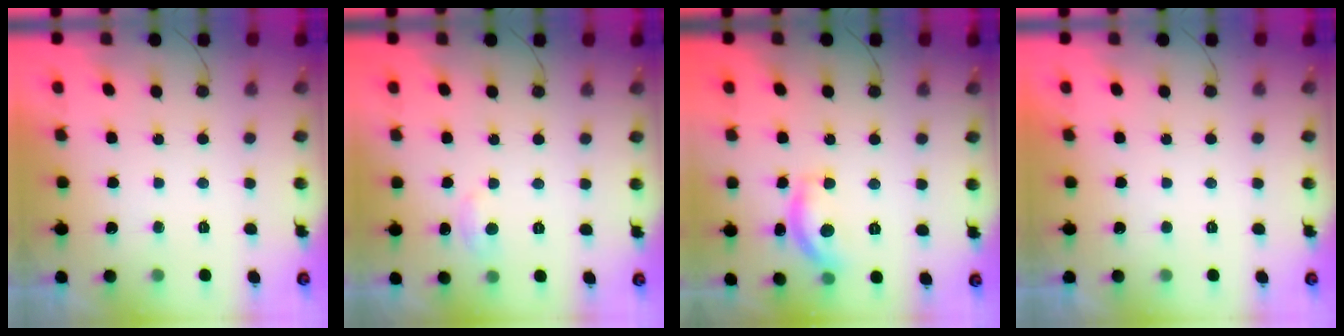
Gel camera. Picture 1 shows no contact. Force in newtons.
{"total": 4.4, "press": 4.3, "slide": 0.6}
{"total": 11.0, "press": 11.0, "slide": 0.5}
{"total": 0.0}